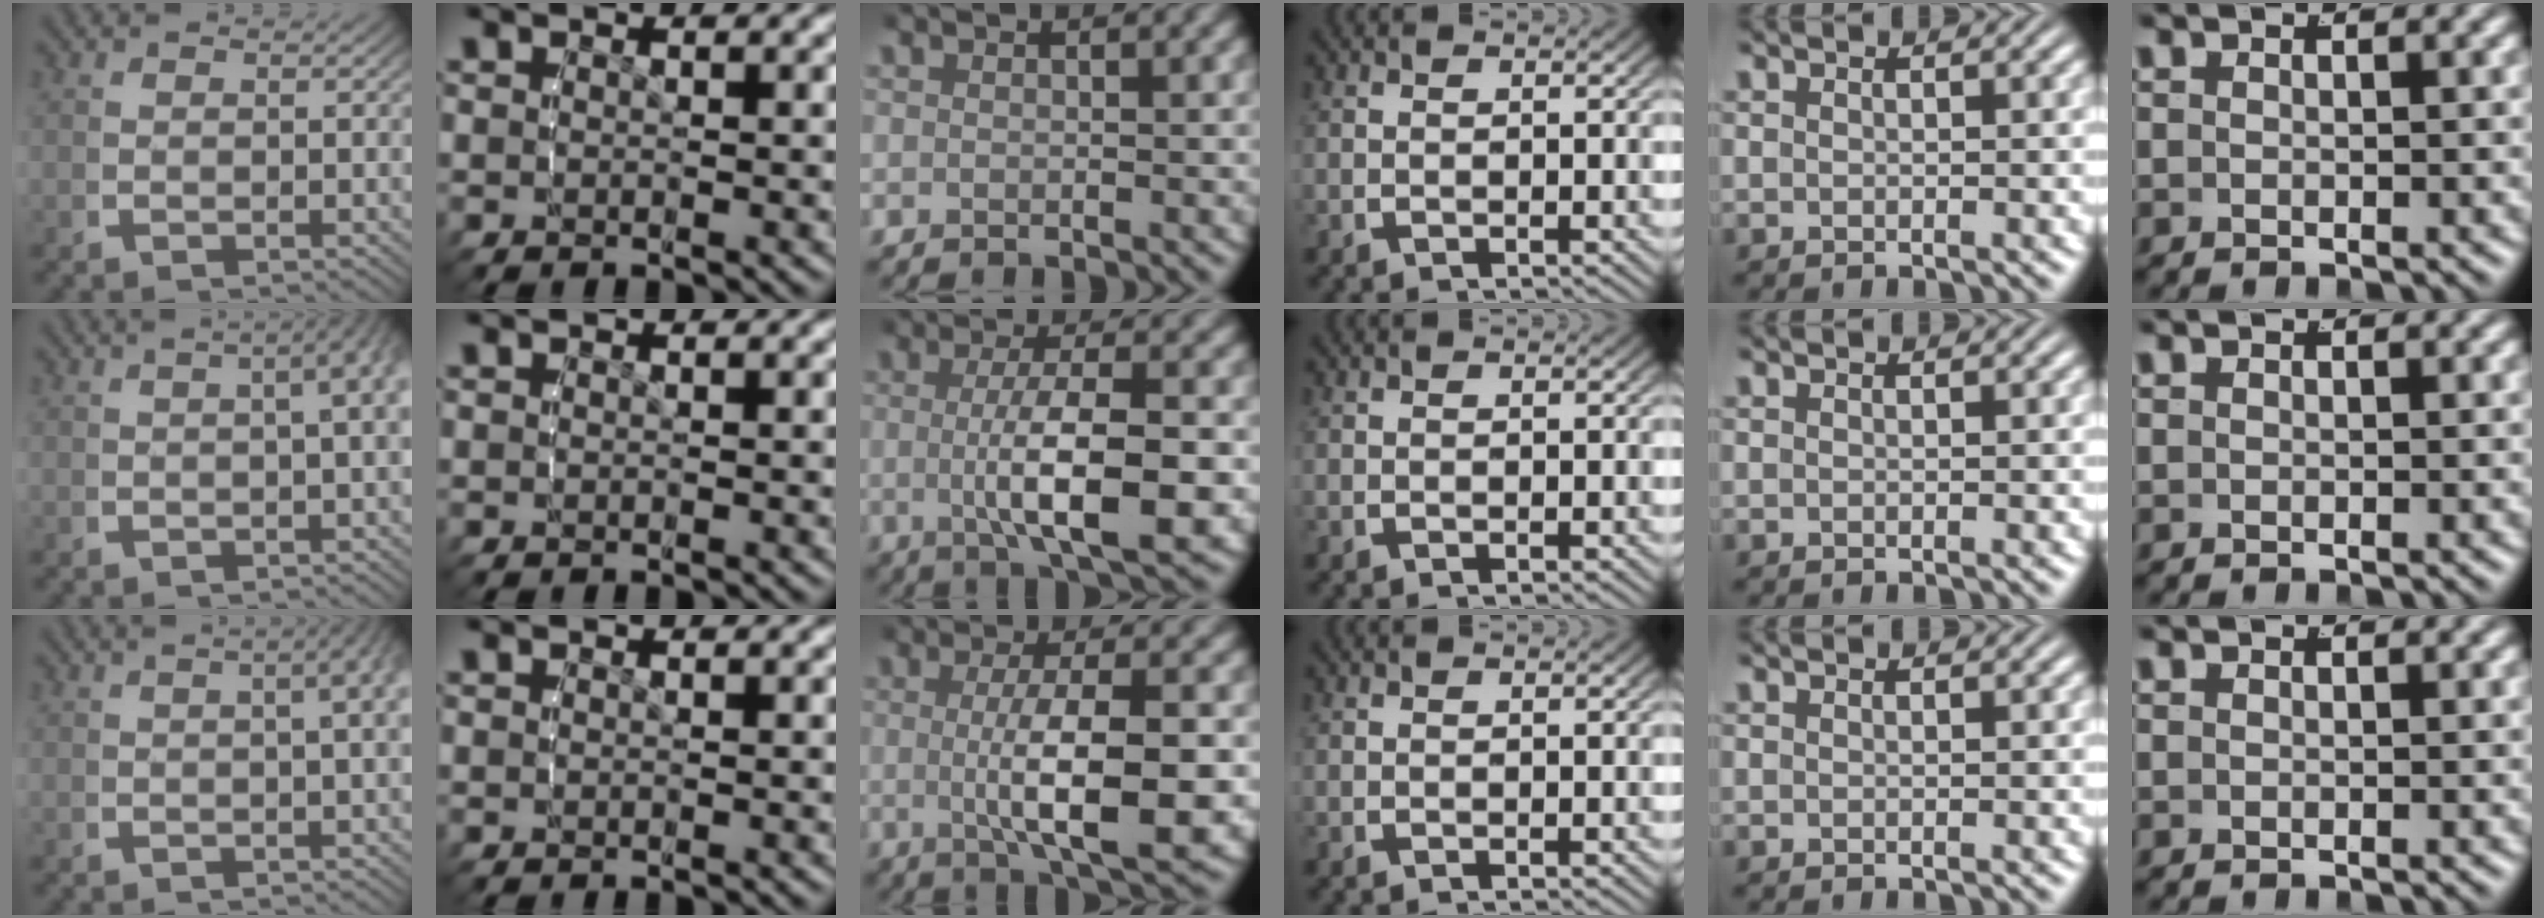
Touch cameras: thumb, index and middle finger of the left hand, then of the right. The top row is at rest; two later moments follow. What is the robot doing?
{"motion": "lift_and_place", "object": "cubes"}